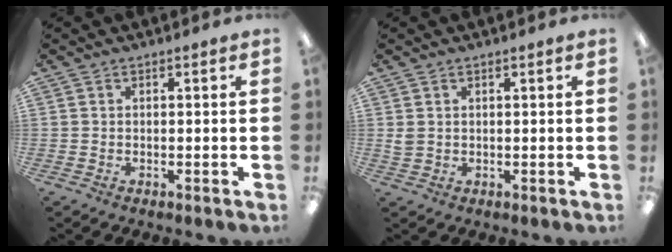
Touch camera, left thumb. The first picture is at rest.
{"total": 1.8, "force": [0.7, 1.2, 1.1], "torque": [-0.024, 0.004, 0.013]}